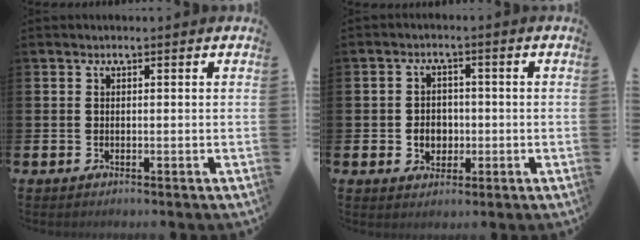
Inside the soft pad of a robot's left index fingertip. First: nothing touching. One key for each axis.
{"total": 3.2, "fx": -0.5, "fy": 2.8, "fz": 1.5, "tx": -0.014, "ty": -0.001, "tz": -0.019}